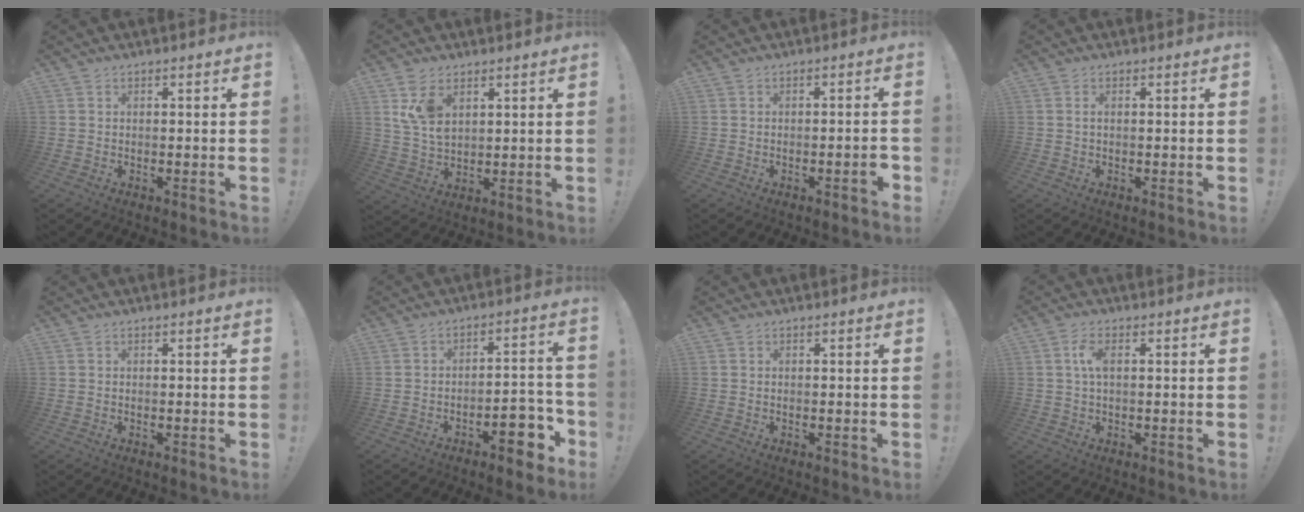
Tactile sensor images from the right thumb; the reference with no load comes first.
{"total": 8.5, "force": [4.4, 5.0, 5.4], "torque": [-0.103, -0.016, 0.084]}
{"total": 3.5, "force": [-1.4, 0.6, 3.2], "torque": [-0.048, 0.005, -0.020]}
{"total": 0.9, "force": [0.1, 0.4, 0.9], "torque": [-0.016, 0.003, 0.001]}
{"total": 0.0}
{"total": 9.9, "force": [-5.8, 3.8, 7.1], "torque": [-0.079, 0.037, -0.098]}
{"total": 0.0}
{"total": 4.4, "force": [0.6, 1.9, 3.9], "torque": [-0.081, 0.005, 0.008]}